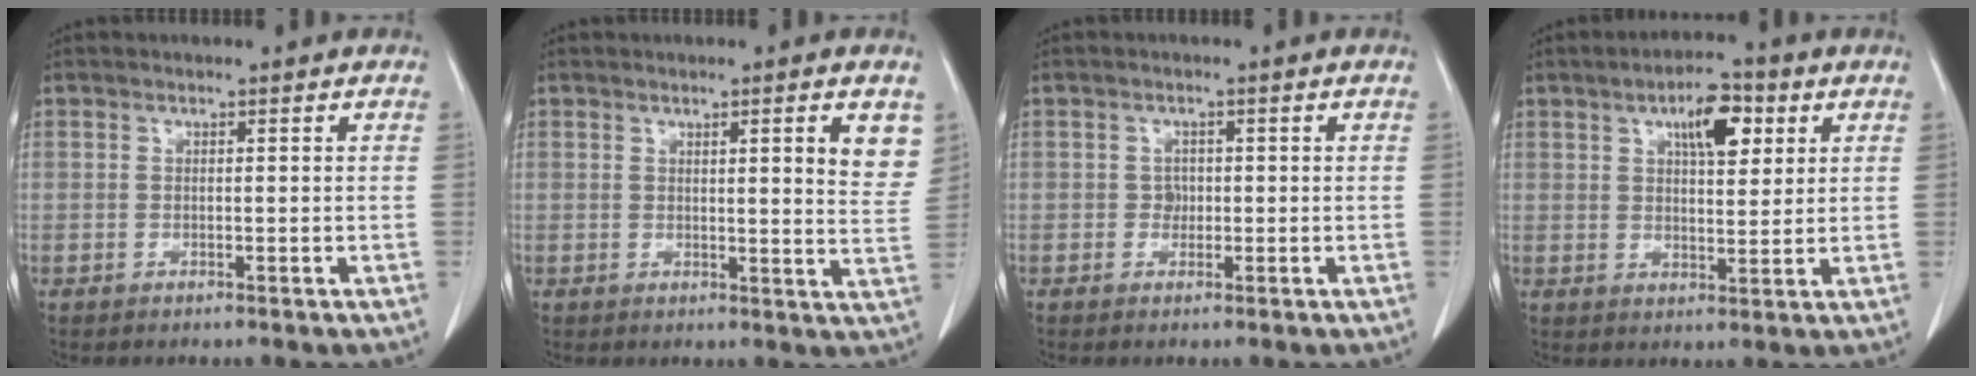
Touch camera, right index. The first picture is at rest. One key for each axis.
{"total": 6.3, "fx": 2.8, "fy": 0.6, "fz": 5.6, "tx": -0.061, "ty": -0.014, "tz": 0.031}
{"total": 1.3, "fx": 0.0, "fy": 1.2, "fz": 0.5, "tx": -0.001, "ty": 0.006, "tz": 0.005}
{"total": 7.6, "fx": 3.4, "fy": 2.8, "fz": 6.2, "tx": -0.100, "ty": 0.010, "tz": 0.053}